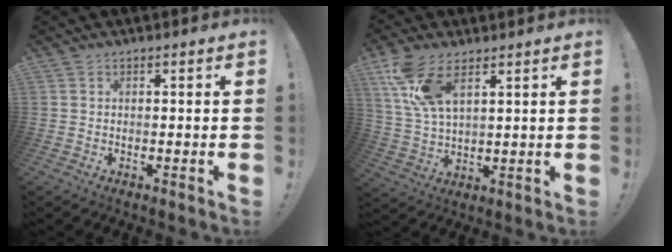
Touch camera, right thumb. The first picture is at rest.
{"total": 11.7, "force": [6.7, 5.1, 8.1], "torque": [-0.163, -0.019, 0.129]}